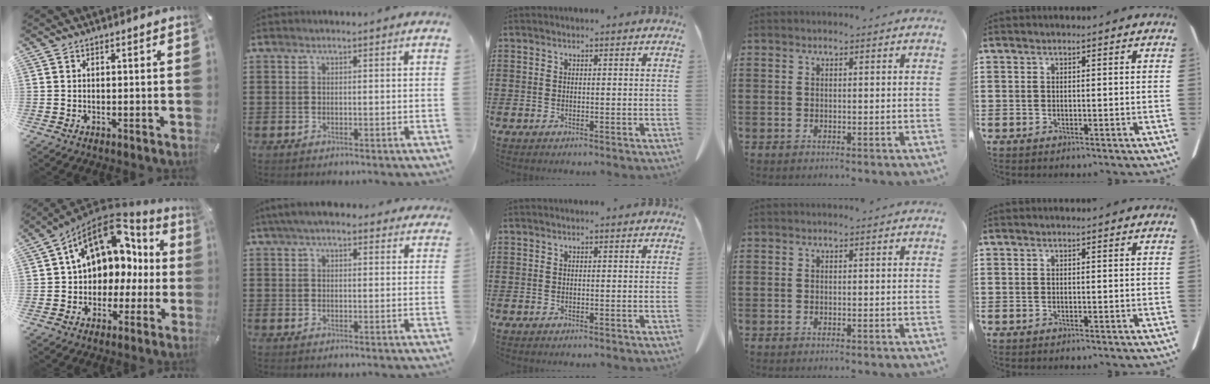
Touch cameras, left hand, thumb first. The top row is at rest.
{"thumb": {"total": 15.0, "force": [5.5, 11.0, 8.5], "torque": [-0.129, -0.033, 0.101]}, "index": {"total": 4.9, "force": [4.2, 1.2, 2.3], "torque": [-0.056, -0.001, 0.077]}}